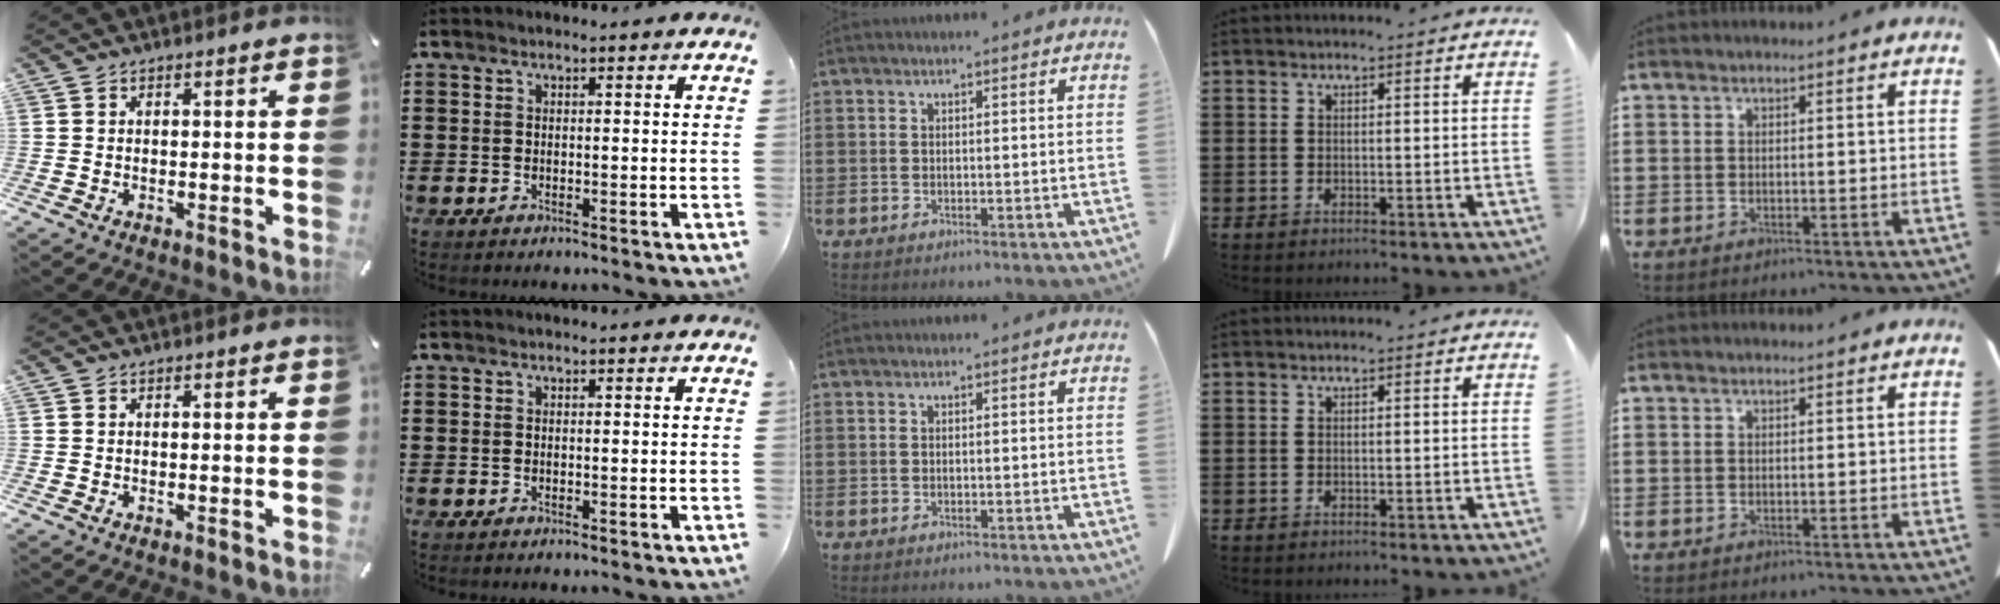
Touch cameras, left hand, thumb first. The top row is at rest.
{}